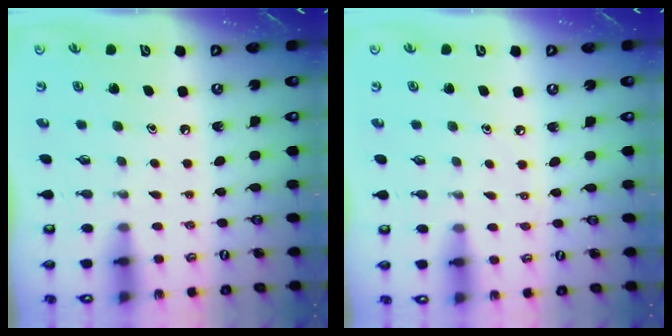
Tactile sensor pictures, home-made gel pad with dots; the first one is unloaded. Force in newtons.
{"total": 2.8, "press": 2.8, "slide": 0.3}